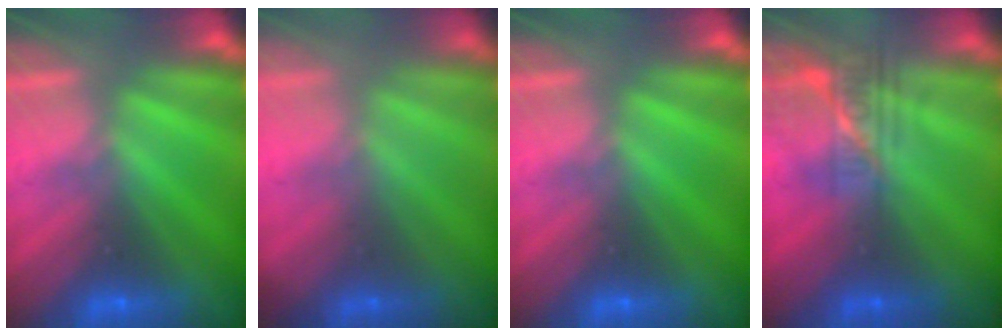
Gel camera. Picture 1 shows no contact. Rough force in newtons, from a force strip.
{"total": 1.1}
{"total": 0.0}
{"total": 2.3}